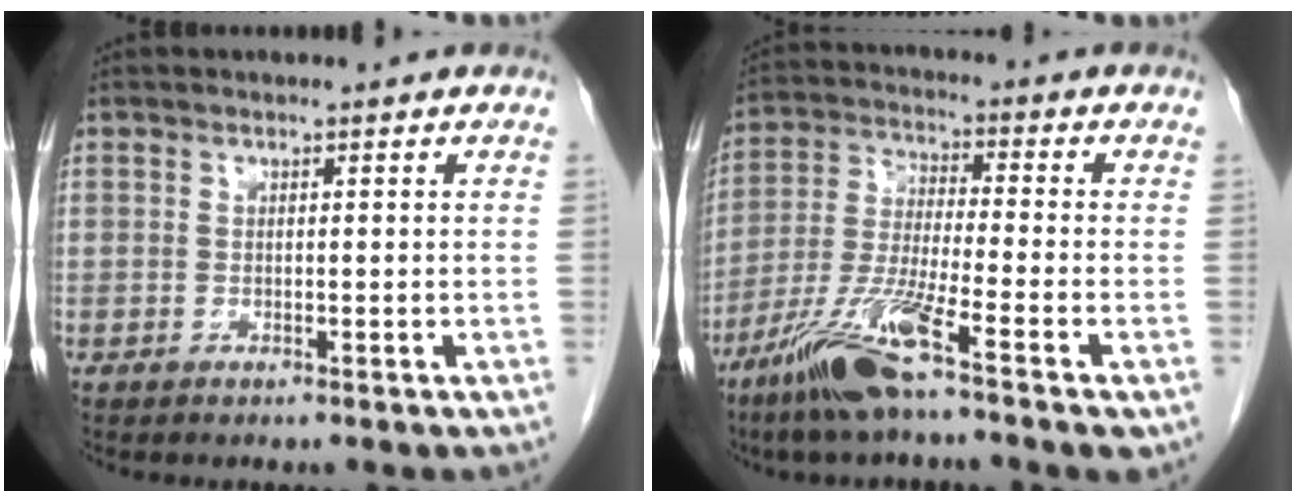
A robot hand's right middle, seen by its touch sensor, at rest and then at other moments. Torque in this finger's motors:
{"motor_torque": [1.15, -0.99, 0.22, 0.11]}